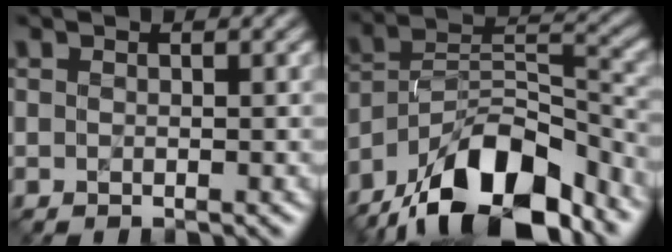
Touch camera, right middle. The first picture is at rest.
{"total": 12.9, "force": [-9.4, 4.9, 7.5], "torque": [-0.124, 0.017, -0.182]}